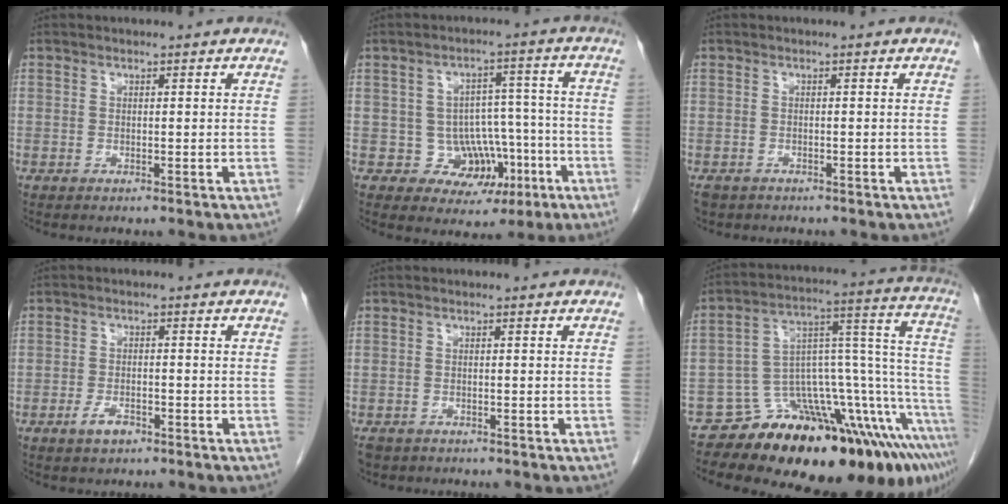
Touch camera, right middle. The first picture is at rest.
{"total": 8.4, "force": [-2.9, 7.4, 2.8], "torque": [-0.018, 0.038, -0.027]}
{"total": 2.1, "force": [-1.7, 1.2, 0.3], "torque": [-0.014, -0.001, -0.026]}
{"total": 2.8, "force": [-1.7, 1.2, 1.8], "torque": [-0.036, 0.002, -0.029]}
{"total": 3.2, "force": [-2.6, 1.9, 0.6], "torque": [-0.015, -0.001, -0.040]}
{"total": 26.2, "force": [-18.3, 5.2, 18.0], "torque": [-0.123, 0.035, -0.261]}